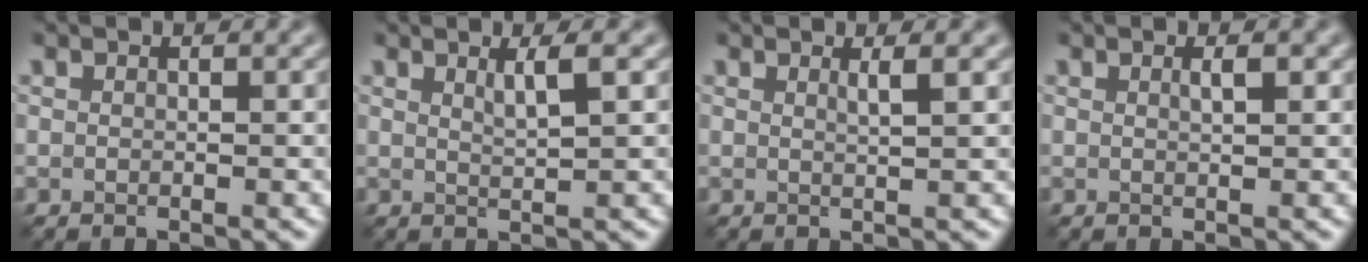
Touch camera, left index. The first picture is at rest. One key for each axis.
{"total": 2.2, "fx": 1.0, "fy": 0.5, "fz": 1.9, "tx": -0.022, "ty": 0.003, "tz": 0.012}
{"total": 1.7, "fx": 0.7, "fy": 0.5, "fz": 1.4, "tx": -0.013, "ty": 0.002, "tz": 0.005}
{"total": 1.2, "fx": 0.4, "fy": 0.3, "fz": 1.1, "tx": -0.014, "ty": 0.003, "tz": 0.004}